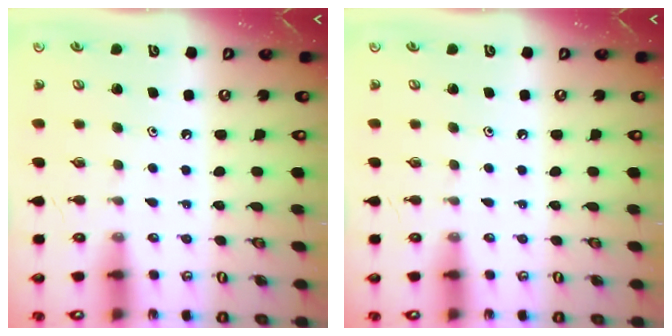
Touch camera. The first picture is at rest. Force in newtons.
{"total": 0.0}